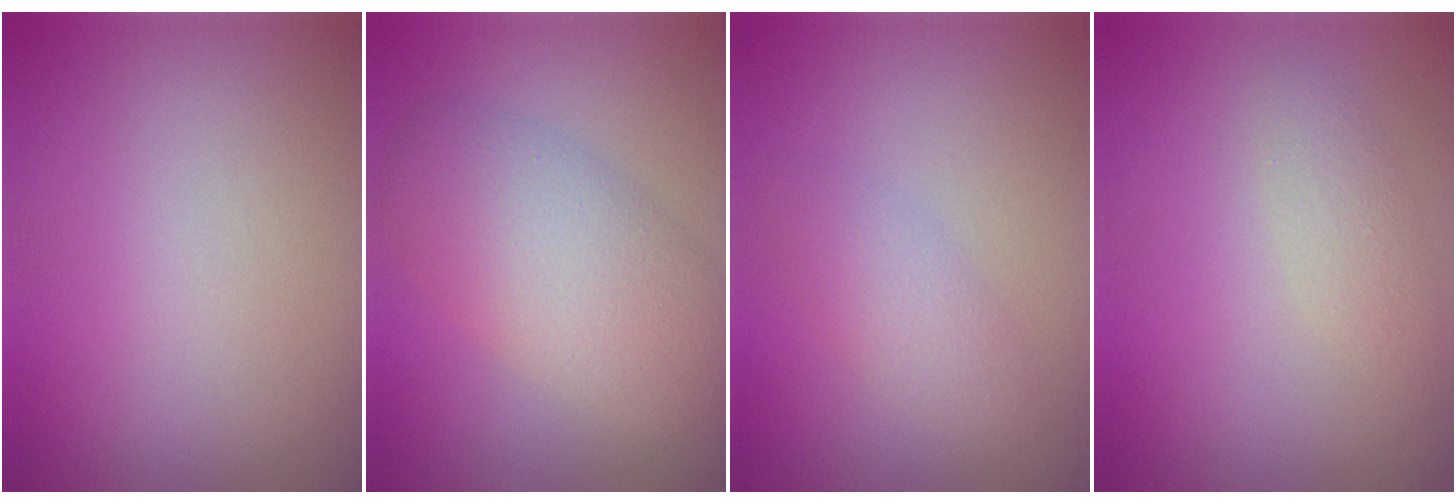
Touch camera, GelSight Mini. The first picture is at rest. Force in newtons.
{"total": 6.5, "press": 6.4, "slide": 0.6}
{"total": 2.0, "press": 2.0, "slide": 0.1}
{"total": 1.6, "press": 1.6, "slide": 0.1}